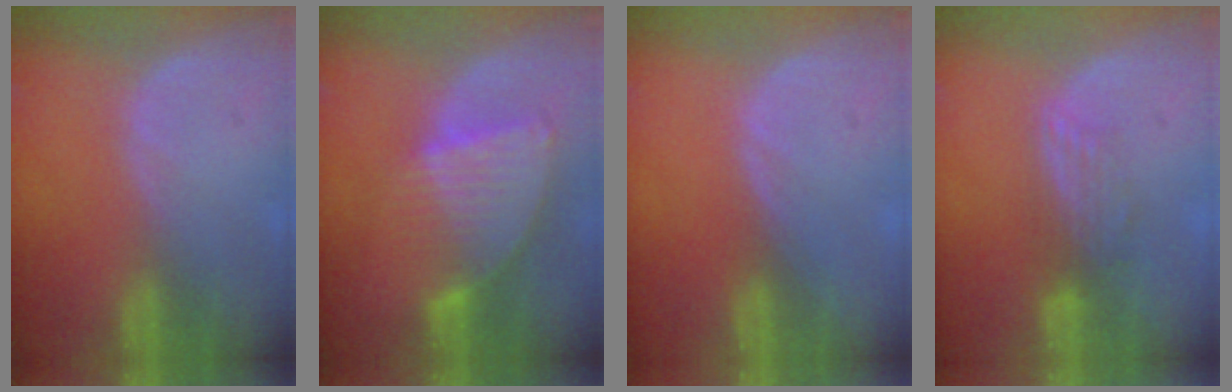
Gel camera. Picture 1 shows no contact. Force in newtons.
{"total": 8.4, "press": 7.3, "slide": 4.1}
{"total": 0.0}
{"total": 3.3, "press": 3.1, "slide": 1.2}